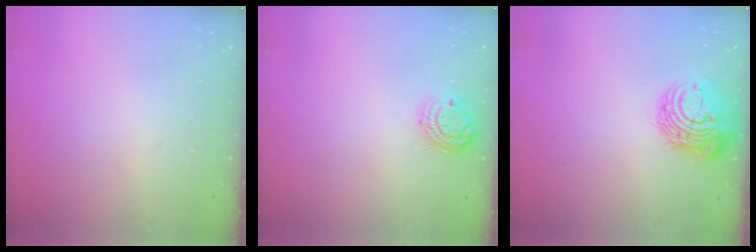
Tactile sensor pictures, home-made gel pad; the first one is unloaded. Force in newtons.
{"total": 8.6, "press": 8.6, "slide": 0.6}
{"total": 12.4, "press": 12.4, "slide": 1.4}